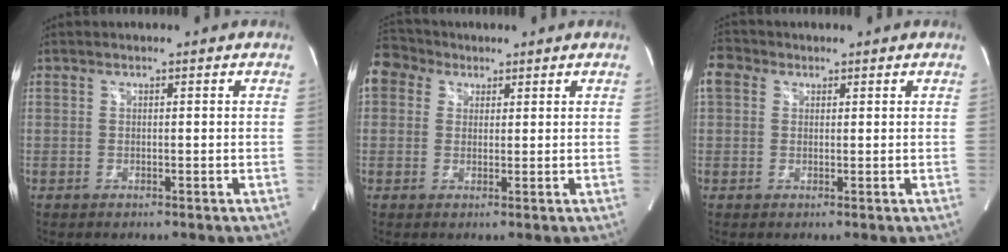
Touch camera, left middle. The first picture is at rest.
{"total": 6.1, "force": [3.7, 4.7, 1.5], "torque": [-0.034, 0.040, 0.076]}
{"total": 3.8, "force": [1.7, 3.0, 1.6], "torque": [-0.046, 0.025, 0.033]}